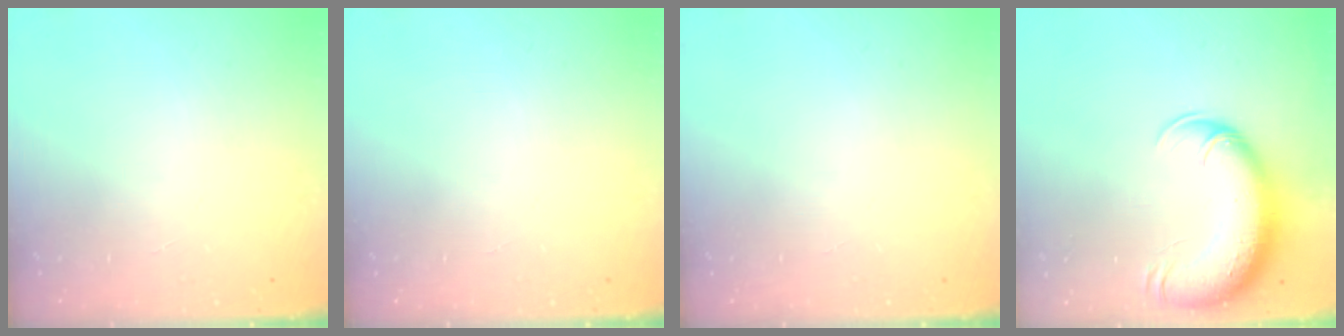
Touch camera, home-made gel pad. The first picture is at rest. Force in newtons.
{"total": 0.0}
{"total": 0.0}
{"total": 15.5, "press": 15.1, "slide": 3.7}